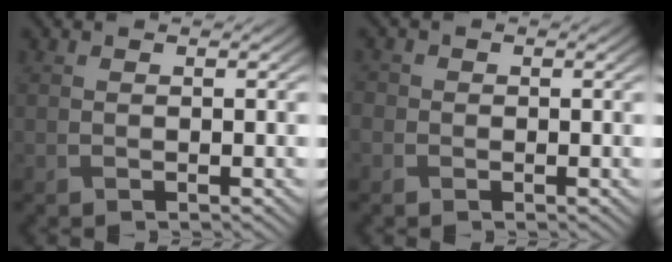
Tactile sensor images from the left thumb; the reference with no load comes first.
{"total": 1.3, "force": [-0.4, 1.3, 0.2], "torque": [0.000, -0.002, -0.012]}